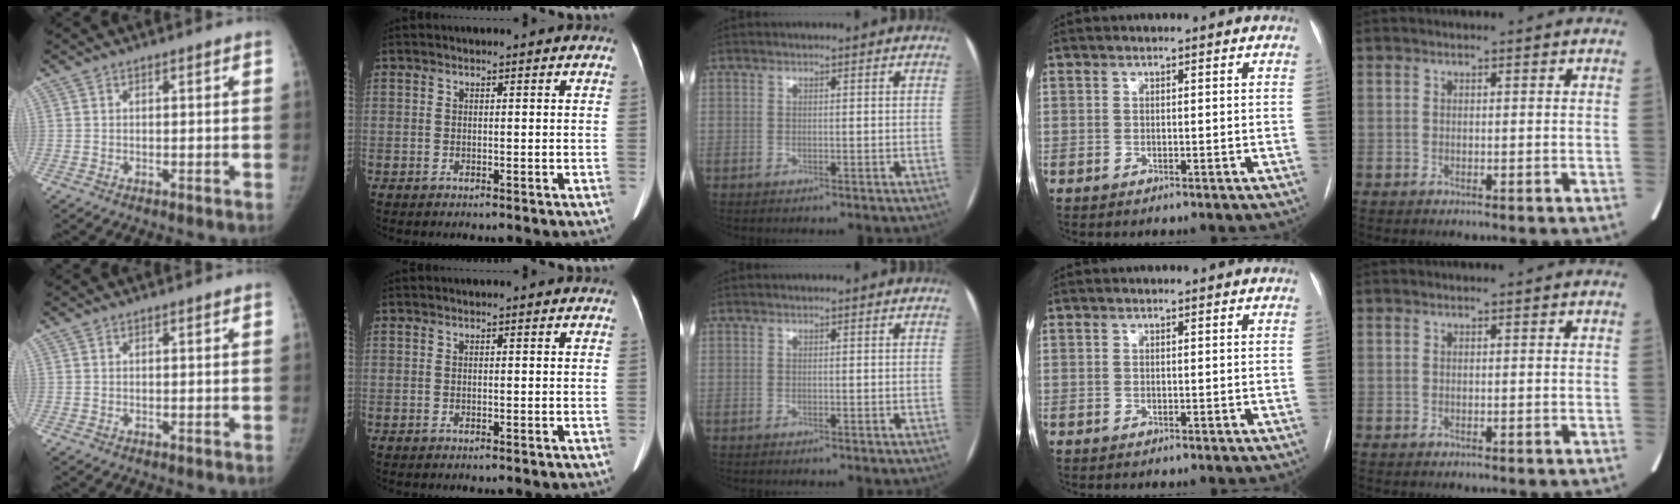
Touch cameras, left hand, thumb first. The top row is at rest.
{}